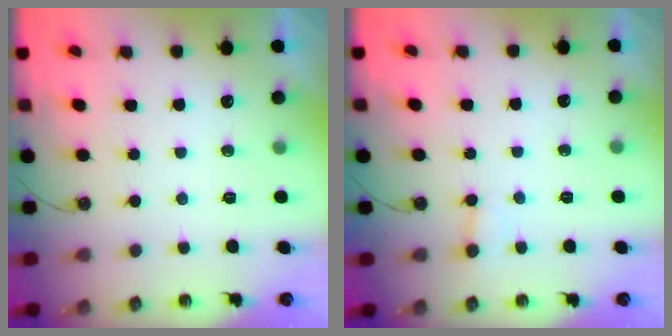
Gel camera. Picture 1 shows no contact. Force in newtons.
{"total": 3.4, "press": 3.4, "slide": 0.6}